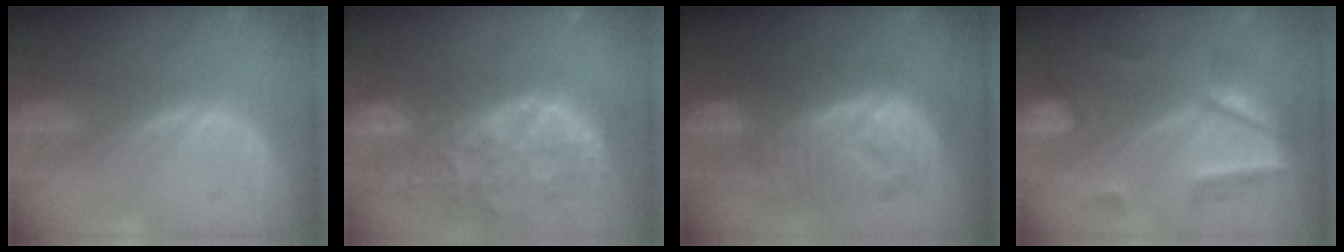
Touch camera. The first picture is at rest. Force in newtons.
{"total": 13.7, "press": 11.1, "slide": 7.9}
{"total": 10.8, "press": 10.8, "slide": 0.8}
{"total": 6.9, "press": 6.9, "slide": 0.7}